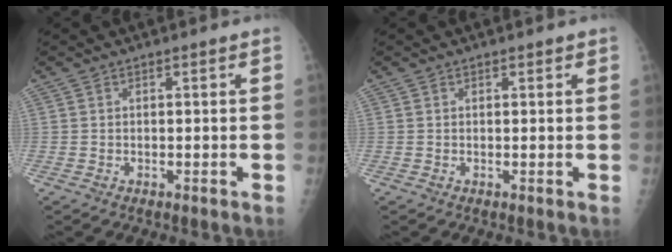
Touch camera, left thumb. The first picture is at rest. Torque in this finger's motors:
{"motor_torque": [-0.15, 0.02, 0.07, 0.07, 0.01]}